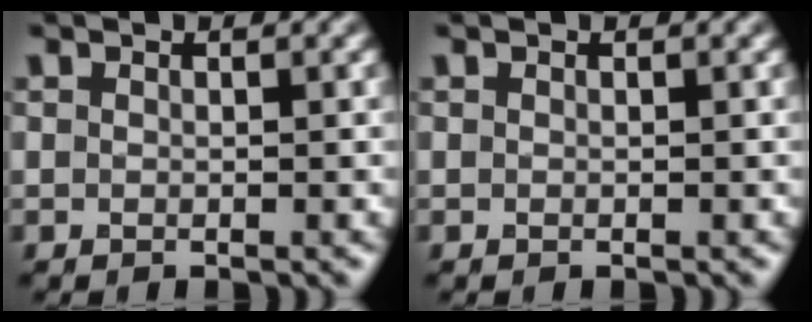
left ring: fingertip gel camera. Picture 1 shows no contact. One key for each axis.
{"total": 0.0}